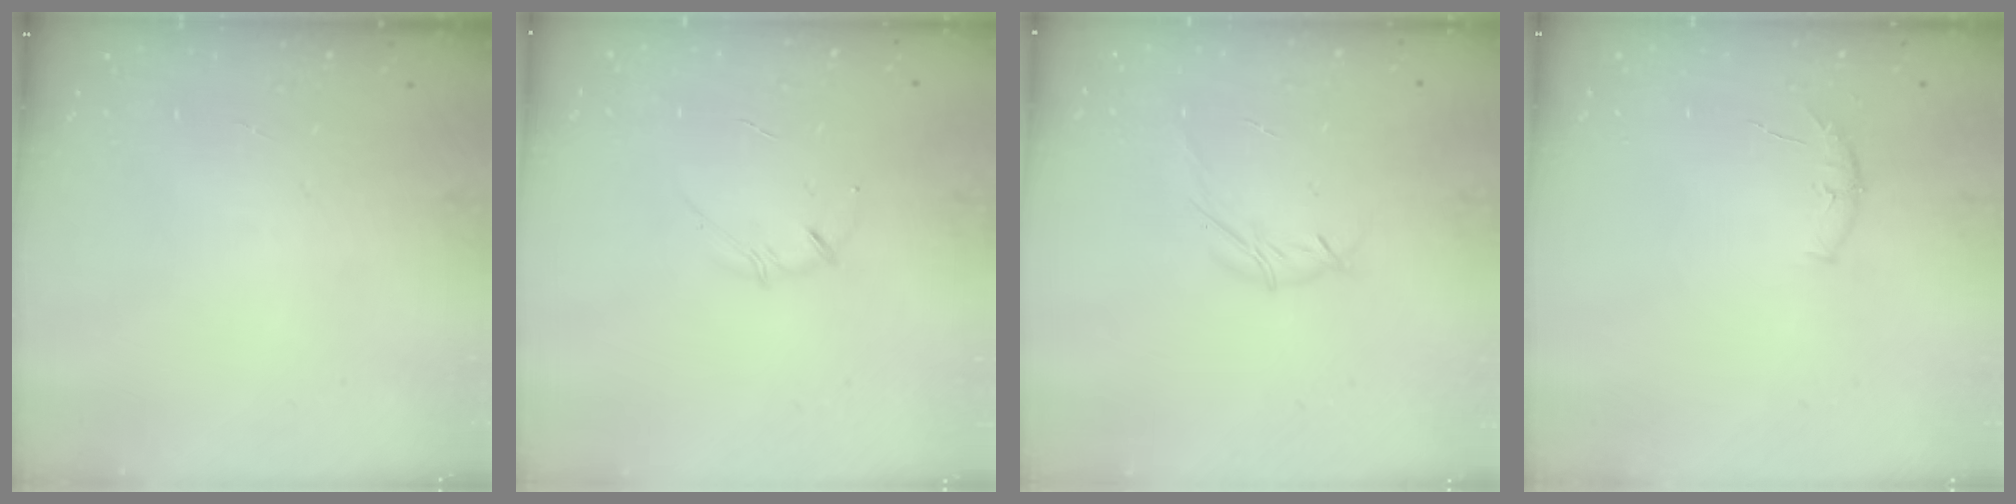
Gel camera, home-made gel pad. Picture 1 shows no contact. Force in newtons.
{"total": 3.3, "press": 3.2, "slide": 0.6}
{"total": 3.9, "press": 3.8, "slide": 0.8}
{"total": 5.6, "press": 5.5, "slide": 1.1}